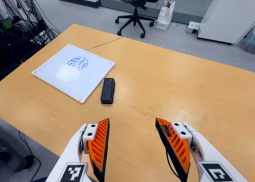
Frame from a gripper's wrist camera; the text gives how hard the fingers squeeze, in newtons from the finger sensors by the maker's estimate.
{"total": 0.0}